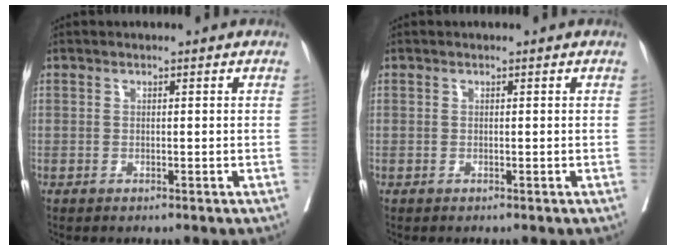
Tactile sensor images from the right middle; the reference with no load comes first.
{"total": 0.0}